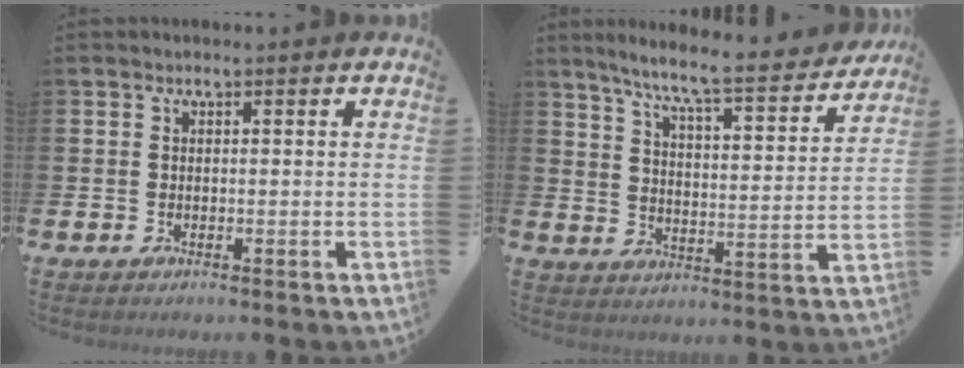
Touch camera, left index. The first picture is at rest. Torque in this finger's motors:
{"motor_torque": [0.03, -0.47, 0.55, 0.18]}